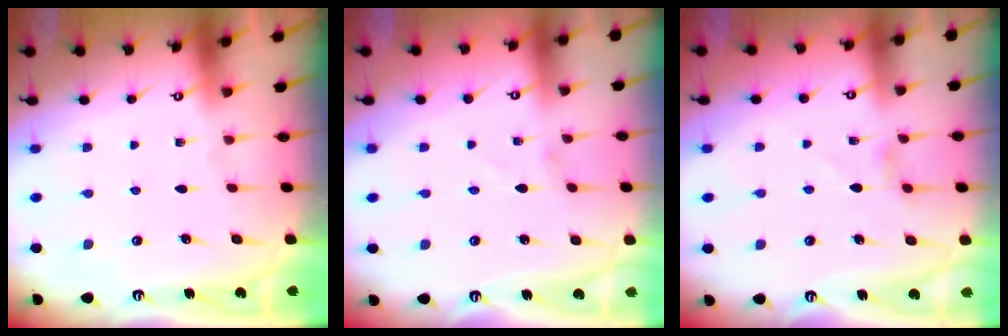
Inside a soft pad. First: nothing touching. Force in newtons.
{"total": 1.5, "press": 1.5, "slide": 0.0}
{"total": 1.9, "press": 1.9, "slide": 0.4}